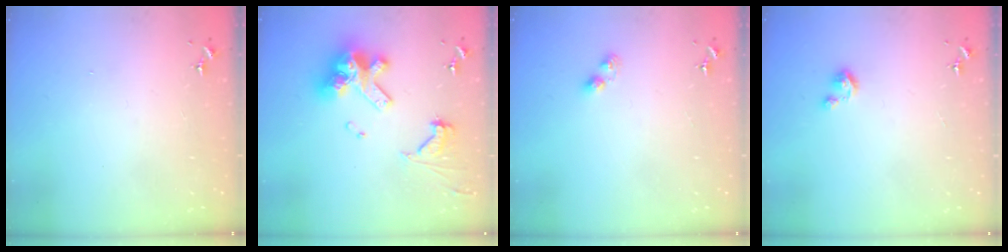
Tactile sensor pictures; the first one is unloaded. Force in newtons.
{"total": 18.7, "press": 18.5, "slide": 2.2}
{"total": 3.4, "press": 3.3, "slide": 0.4}
{"total": 2.5, "press": 2.5, "slide": 0.3}